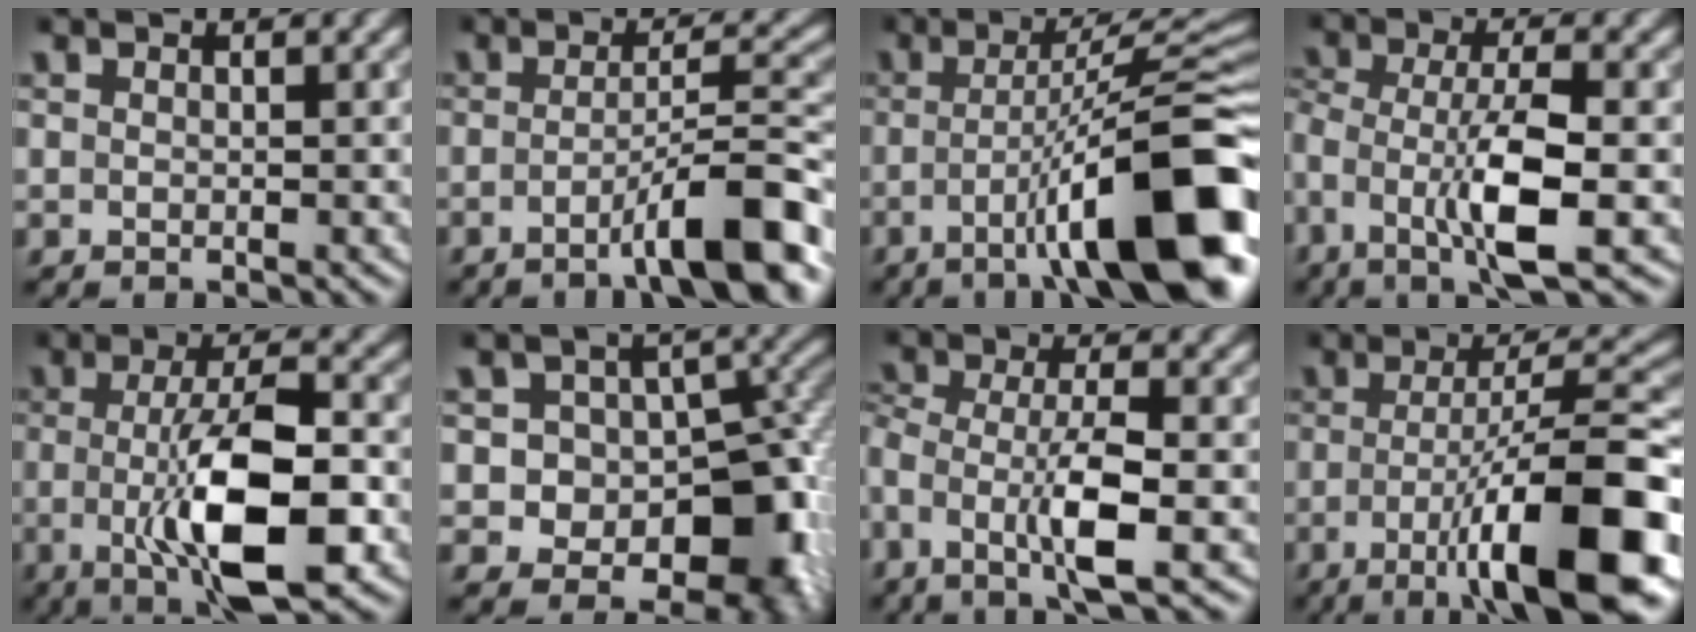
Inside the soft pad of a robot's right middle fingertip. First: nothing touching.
{"total": 7.9, "force": [-3.9, 1.3, 6.7], "torque": [-0.088, 0.015, -0.068]}
{"total": 12.9, "force": [-4.8, 2.4, 11.8], "torque": [-0.160, 0.011, -0.074]}
{"total": 6.3, "force": [-1.9, 1.7, 5.7], "torque": [-0.112, -0.003, -0.037]}
{"total": 9.7, "force": [-1.8, 2.9, 9.1], "torque": [-0.154, -0.007, -0.031]}
{"total": 12.4, "force": [-4.3, 9.3, 7.0], "torque": [-0.065, 0.017, -0.079]}
{"total": 5.2, "force": [-1.7, 1.4, 4.7], "torque": [-0.096, -0.003, -0.038]}
{"total": 12.0, "force": [-4.3, 2.7, 10.9], "torque": [-0.160, 0.002, -0.072]}